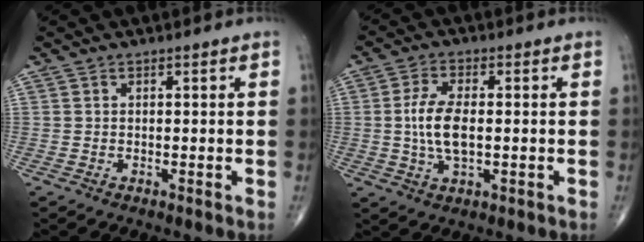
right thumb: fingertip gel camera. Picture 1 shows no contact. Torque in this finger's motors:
{"motor_torque": [2.45, 2.56, 0.87, 0.15, 0.29]}